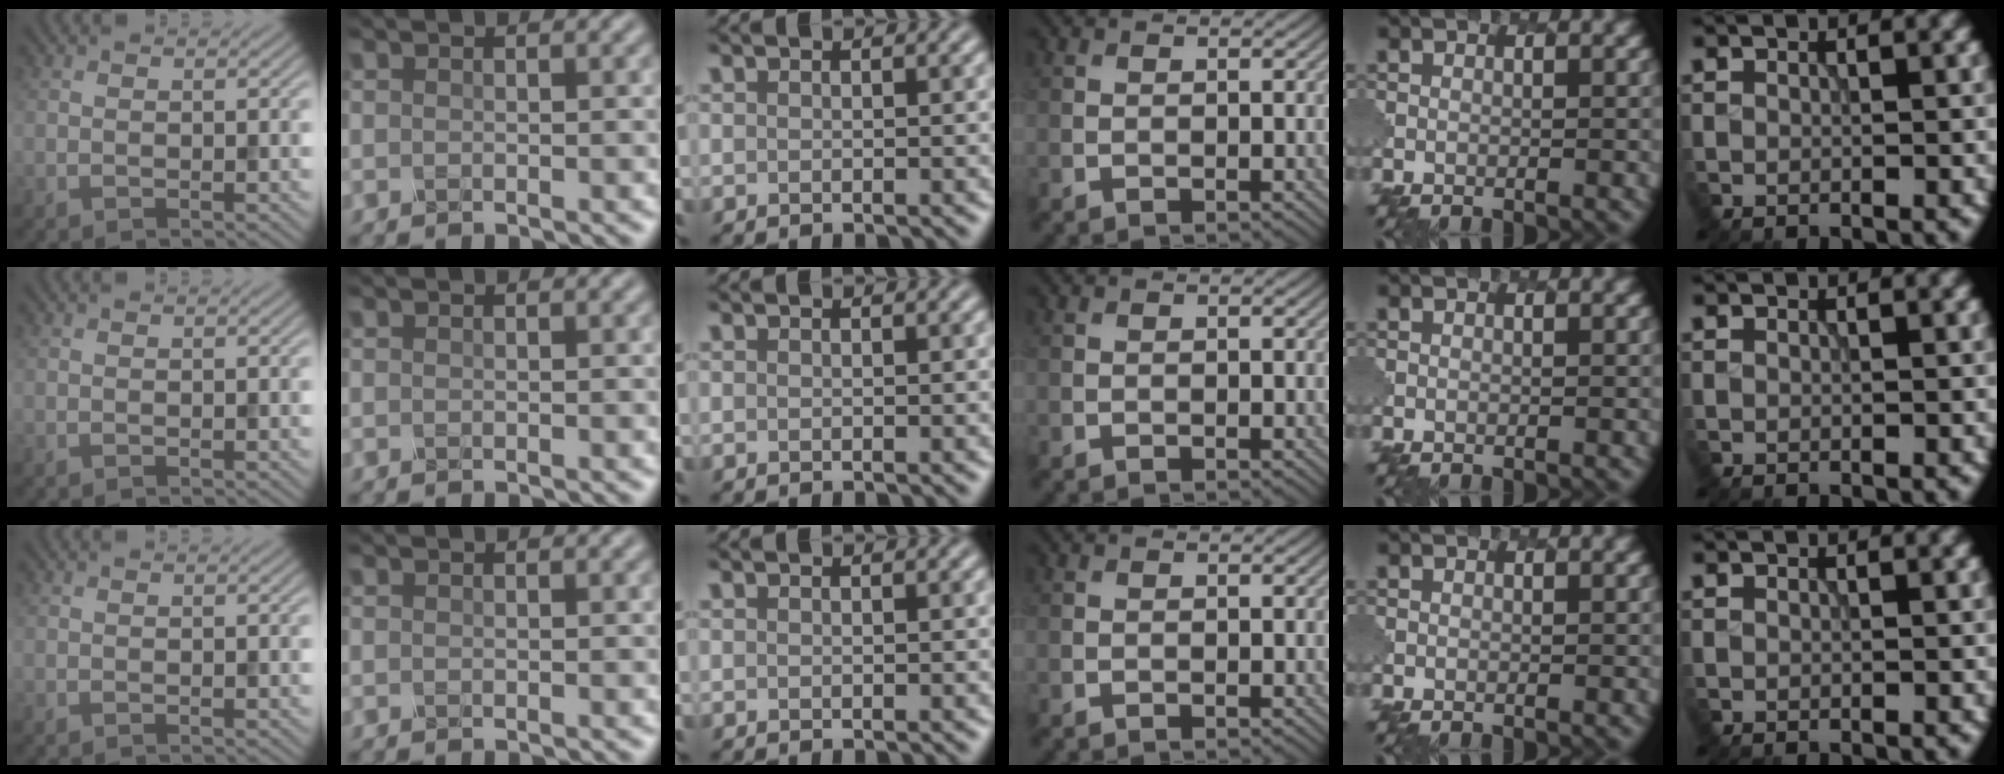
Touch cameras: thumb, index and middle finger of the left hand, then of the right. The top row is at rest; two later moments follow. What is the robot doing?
{"motion": "dispense", "object": "spray bottle"}